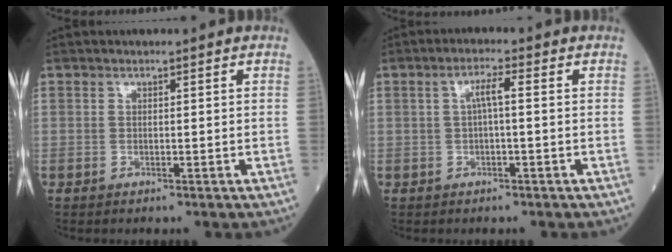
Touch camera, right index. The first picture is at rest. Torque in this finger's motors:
{"motor_torque": [0.32, -0.07, 0.16, 0.05]}